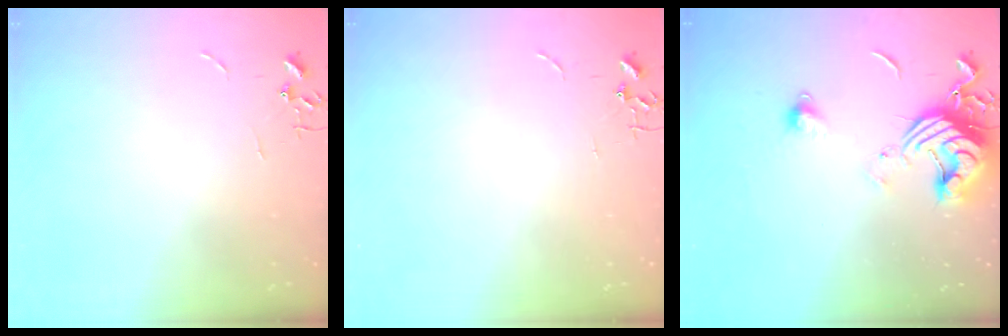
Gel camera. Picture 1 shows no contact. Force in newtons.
{"total": 0.0}
{"total": 13.4, "press": 13.3, "slide": 1.4}